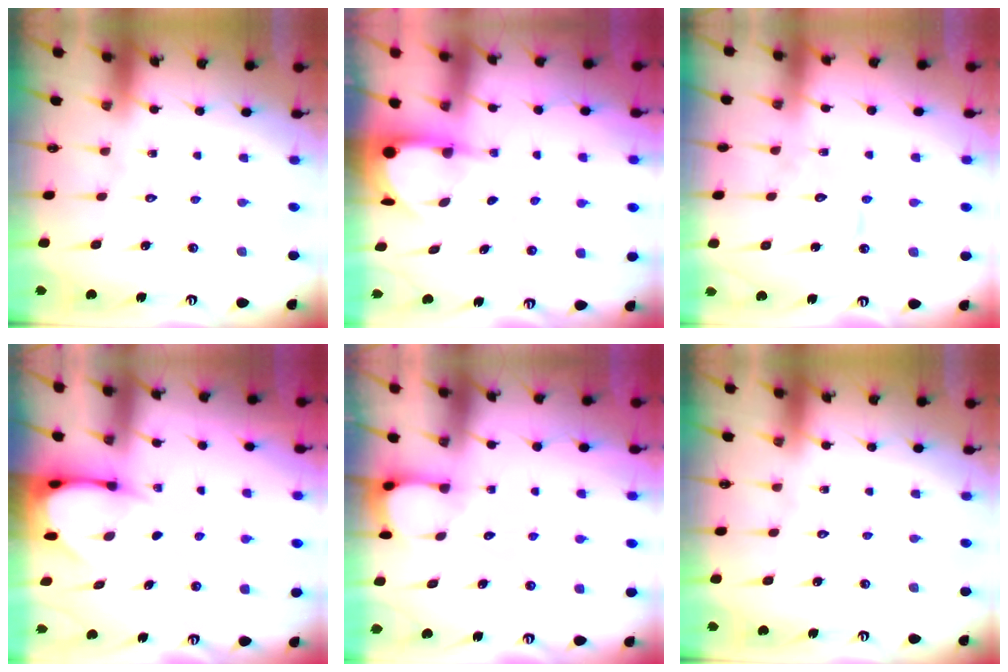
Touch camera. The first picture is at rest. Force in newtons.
{"total": 3.9, "press": 3.9, "slide": 0.3}
{"total": 6.6, "press": 6.5, "slide": 0.6}
{"total": 3.7, "press": 3.7, "slide": 0.3}
{"total": 2.1, "press": 2.1, "slide": 0.3}
{"total": 0.0}